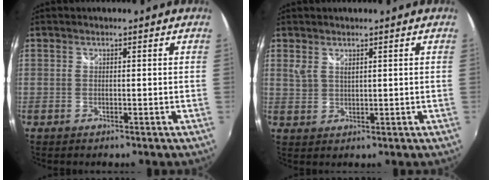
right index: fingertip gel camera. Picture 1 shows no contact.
{"total": 2.3, "force": [1.7, 1.0, 1.2], "torque": [-0.022, -0.003, 0.032]}